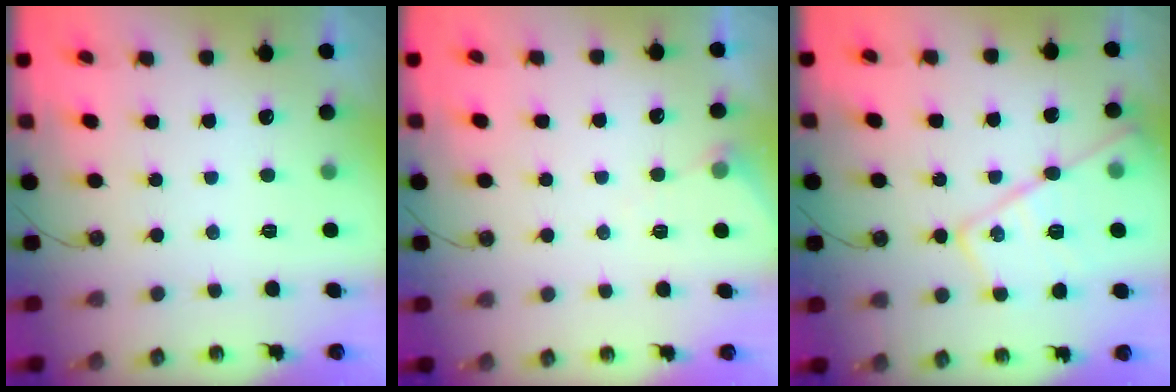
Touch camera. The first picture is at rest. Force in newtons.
{"total": 4.8, "press": 4.8, "slide": 0.5}
{"total": 17.8, "press": 17.7, "slide": 1.9}